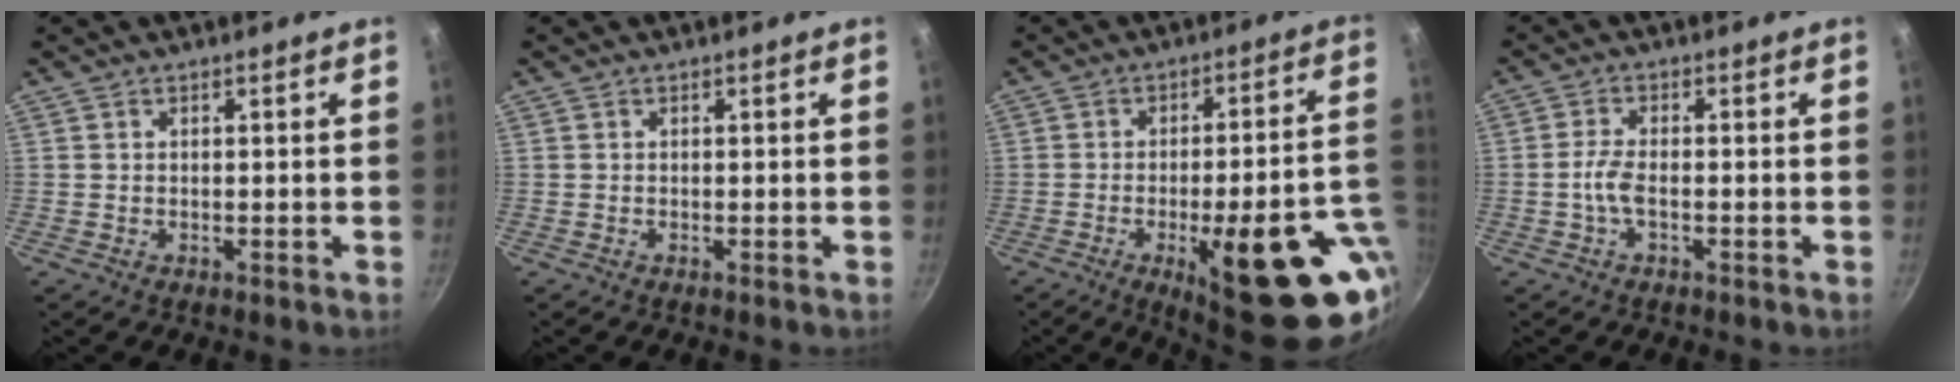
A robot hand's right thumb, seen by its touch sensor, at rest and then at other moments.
{"total": 0.0}
{"total": 24.9, "force": [-7.9, 7.9, 22.2], "torque": [-0.246, 0.011, -0.096]}
{"total": 3.4, "force": [-1.1, 1.3, 3.0], "torque": [-0.068, 0.011, -0.028]}